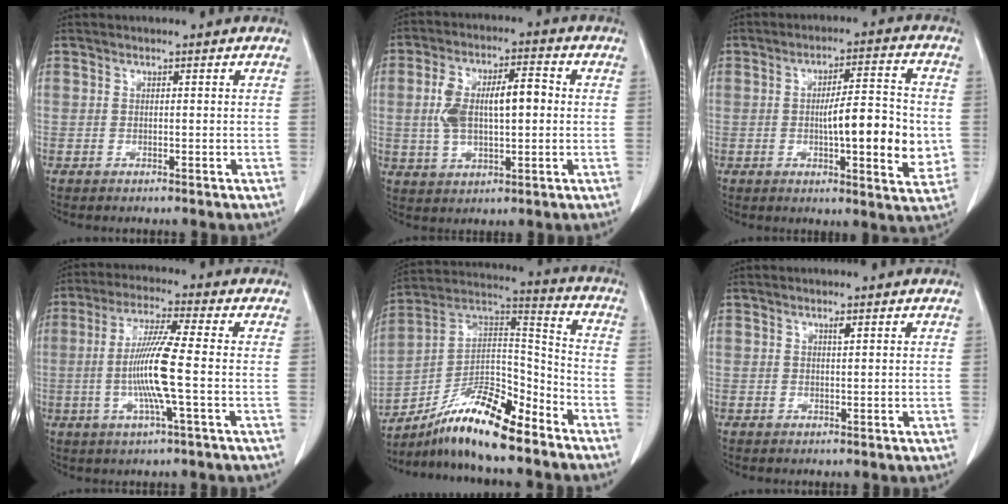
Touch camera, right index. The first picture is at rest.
{"total": 10.7, "force": [0.4, 4.2, 9.8], "torque": [-0.194, 0.029, 0.012]}
{"total": 11.9, "force": [-1.1, 2.5, 11.6], "torque": [-0.166, 0.006, -0.018]}
{"total": 9.7, "force": [-1.4, -0.5, 9.6], "torque": [-0.188, -0.004, -0.032]}
{"total": 15.2, "force": [-11.4, 2.8, 9.7], "torque": [-0.165, 0.029, -0.199]}
{"total": 0.7, "force": [0.4, 0.0, 0.6], "torque": [-0.011, -0.001, 0.007]}